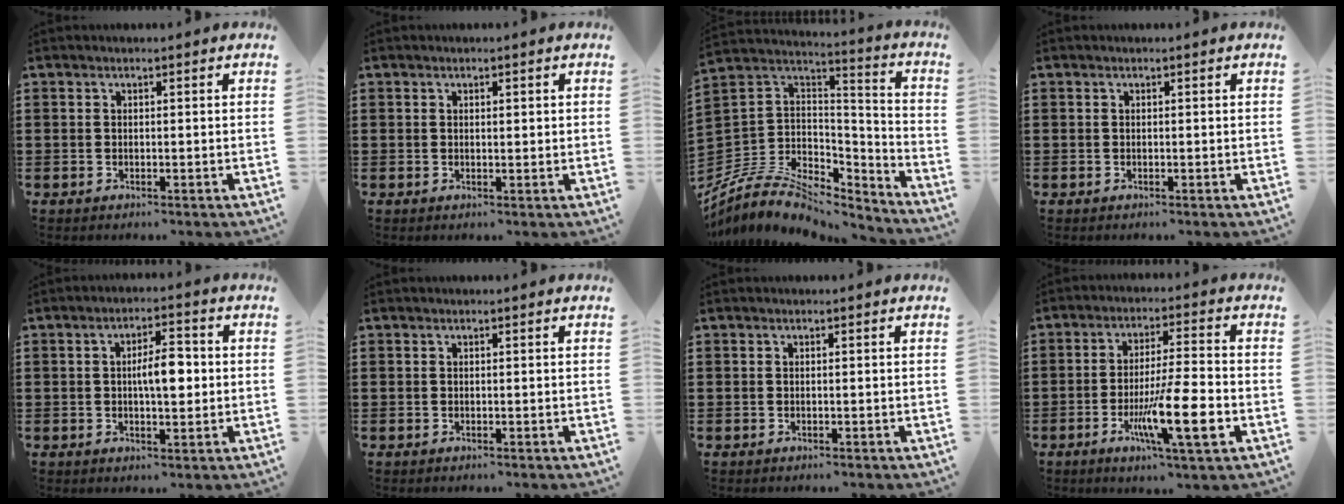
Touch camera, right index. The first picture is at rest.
{"total": 0.7, "force": [0.3, 0.3, 0.5], "torque": [-0.010, 0.004, 0.005]}
{"total": 8.4, "force": [-6.1, 4.7, 3.5], "torque": [-0.087, 0.006, -0.118]}
{"total": 0.0}
{"total": 5.5, "force": [0.2, 2.1, 5.1], "torque": [-0.086, 0.004, -0.002]}
{"total": 0.0}
{"total": 0.0}
{"total": 11.6, "force": [-3.9, 1.6, 10.8], "torque": [-0.200, -0.009, -0.070]}